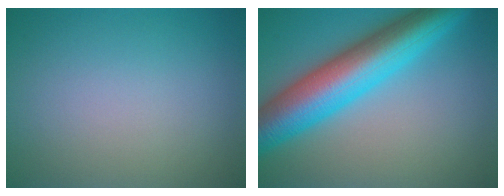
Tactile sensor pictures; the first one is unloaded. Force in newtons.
{"total": 10.6, "press": 10.6, "slide": 0.2}